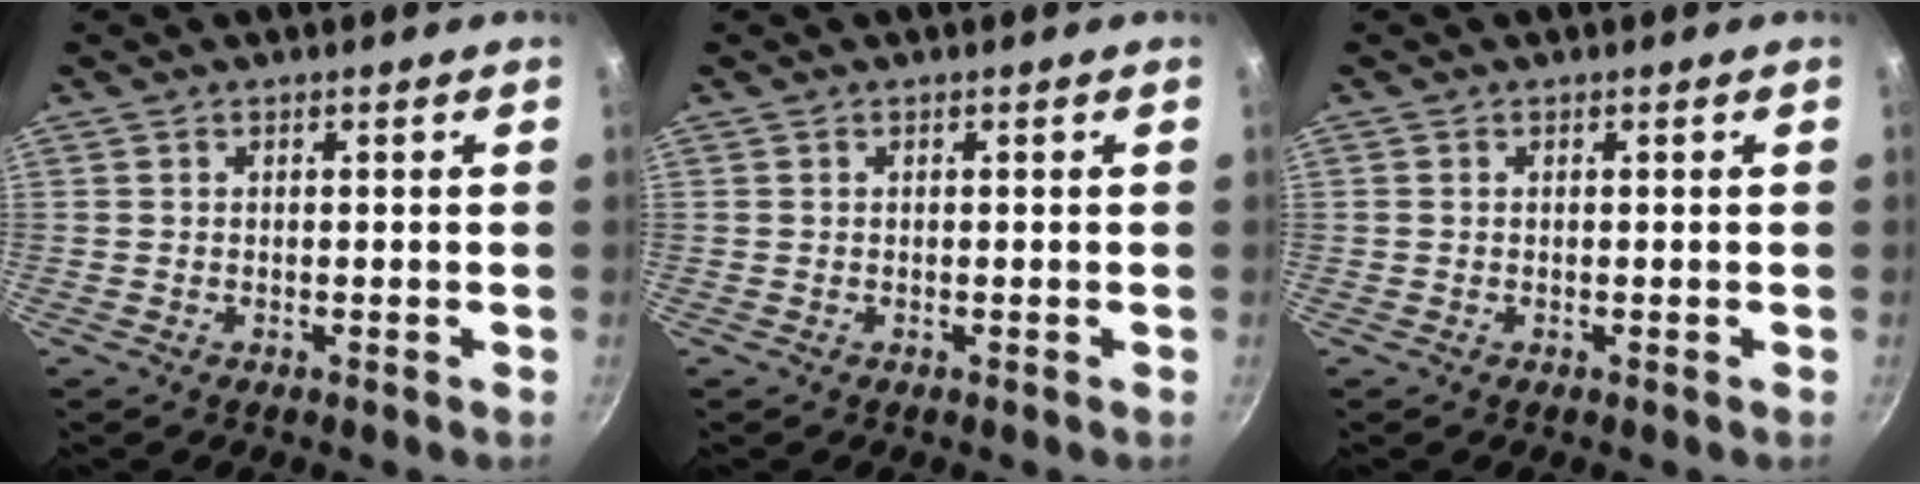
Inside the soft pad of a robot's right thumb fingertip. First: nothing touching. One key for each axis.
{"total": 0.0}
{"total": 0.0}